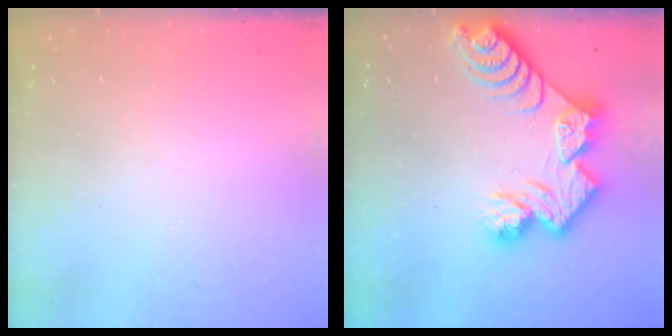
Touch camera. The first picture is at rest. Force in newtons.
{"total": 11.7, "press": 11.7, "slide": 1.1}